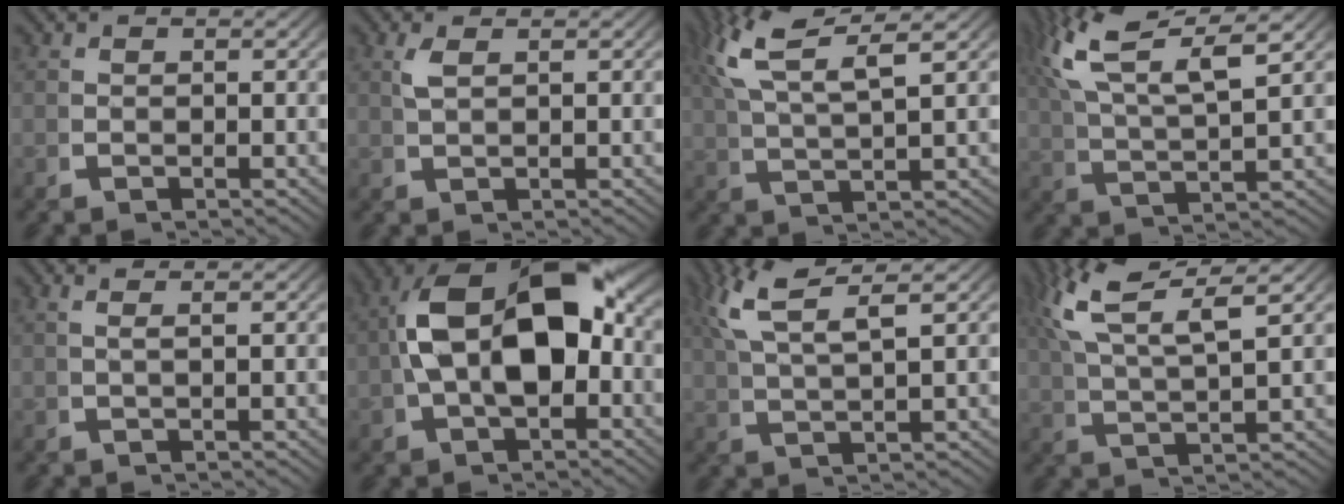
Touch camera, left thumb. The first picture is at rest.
{"total": 1.5, "force": [1.1, 0.0, 1.1], "torque": [-0.024, 0.005, 0.026]}
{"total": 7.9, "force": [4.2, 3.3, 5.8], "torque": [-0.119, 0.001, 0.073]}
{"total": 9.9, "force": [4.5, 5.2, 7.2], "torque": [-0.141, 0.000, 0.074]}
{"total": 1.3, "force": [0.7, -0.4, 1.0], "torque": [-0.021, 0.005, 0.016]}
{"total": 14.1, "force": [0.9, 8.5, 11.2], "torque": [-0.203, -0.008, 0.017]}
{"total": 6.7, "force": [4.0, 2.3, 4.8], "torque": [-0.097, 0.009, 0.070]}
{"total": 8.7, "force": [4.4, 4.0, 6.3], "torque": [-0.126, 0.000, 0.074]}